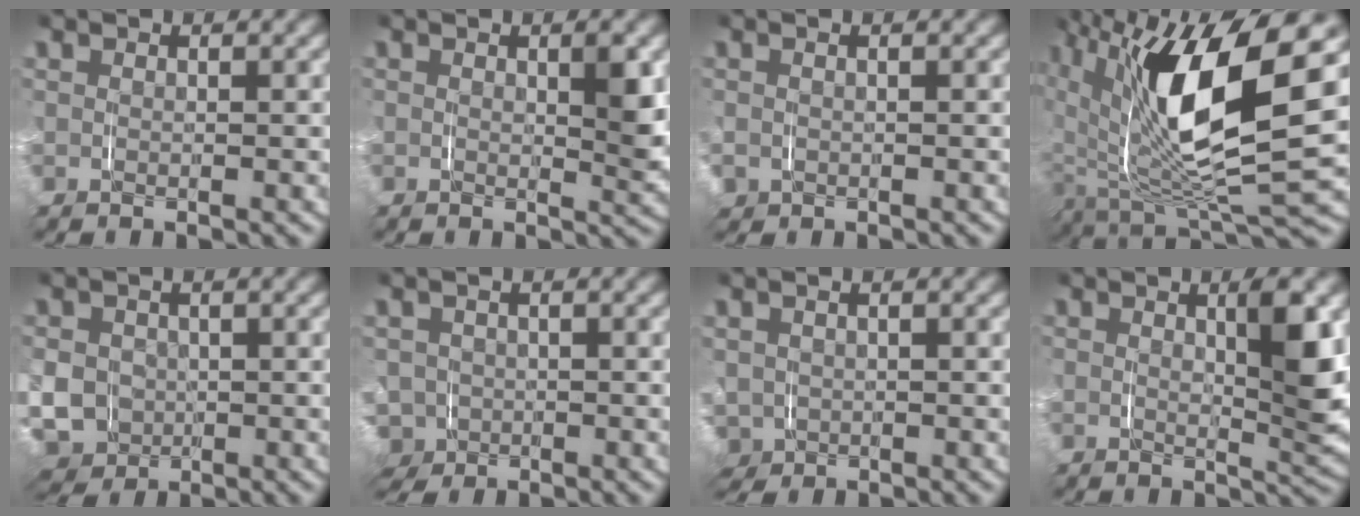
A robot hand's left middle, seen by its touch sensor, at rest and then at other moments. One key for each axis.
{"total": 2.0, "fx": 0.3, "fy": 0.1, "fz": 2.0, "tx": -0.016, "ty": -0.007, "tz": 0.004}
{"total": 1.1, "fx": -0.5, "fy": 0.9, "fz": 0.2, "tx": -0.015, "ty": -0.008, "tz": -0.007}
{"total": 14.9, "fx": 1.6, "fy": 5.8, "fz": 13.7, "tx": -0.224, "ty": -0.001, "tz": 0.031}
{"total": 7.8, "fx": -2.0, "fy": 6.9, "fz": 2.8, "tx": -0.086, "ty": -0.044, "tz": -0.024}
{"total": 6.9, "fx": -2.3, "fy": 6.2, "fz": 2.2, "tx": -0.077, "ty": -0.039, "tz": -0.033}
{"total": 4.6, "fx": -1.4, "fy": 4.1, "fz": 1.5, "tx": -0.060, "ty": -0.031, "tz": -0.016}
{"total": 3.8, "fx": 0.8, "fy": 0.2, "fz": 3.7, "tx": -0.044, "ty": -0.007, "tz": 0.016}